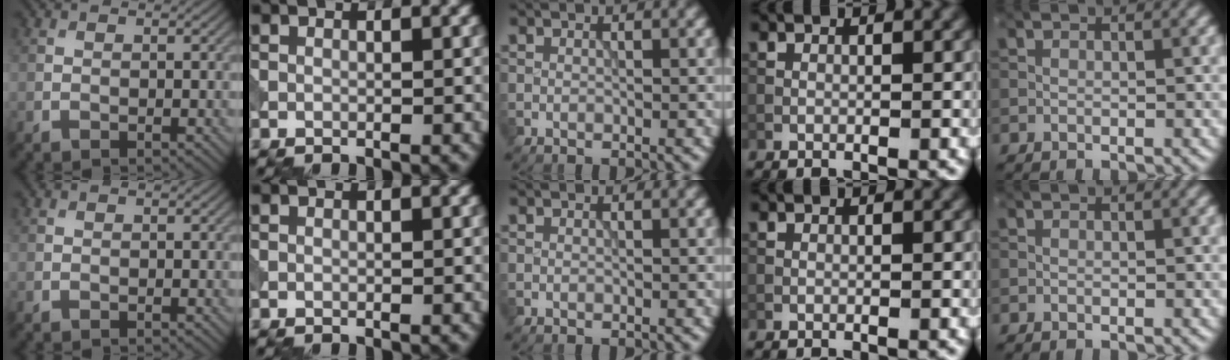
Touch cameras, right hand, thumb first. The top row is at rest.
{}